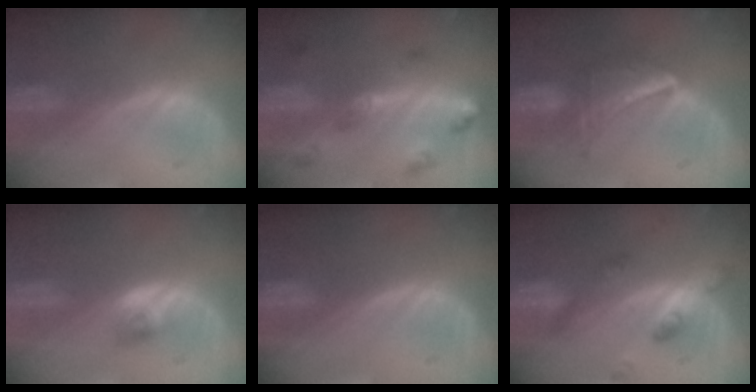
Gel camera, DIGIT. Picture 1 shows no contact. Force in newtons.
{"total": 6.3, "press": 5.7, "slide": 2.7}
{"total": 7.3, "press": 6.3, "slide": 3.5}
{"total": 2.5, "press": 2.3, "slide": 0.9}
{"total": 0.0}
{"total": 5.2, "press": 5.2, "slide": 0.1}